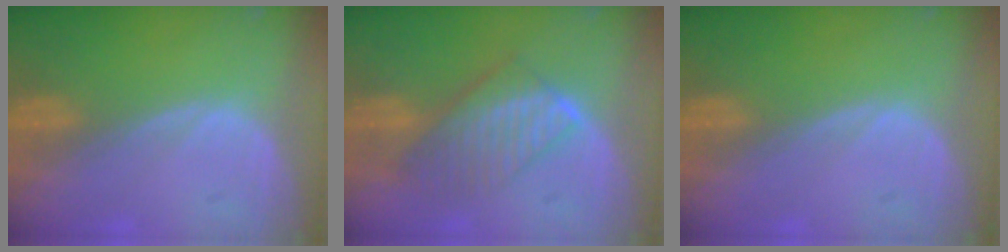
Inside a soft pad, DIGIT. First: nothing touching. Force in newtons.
{"total": 7.7, "press": 6.9, "slide": 3.5}
{"total": 0.0}